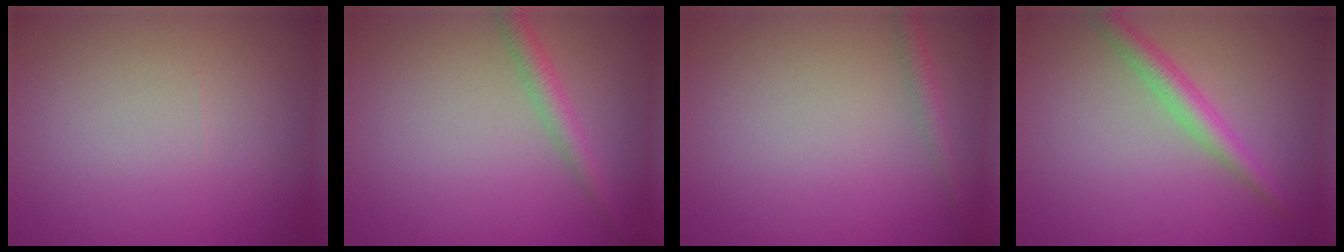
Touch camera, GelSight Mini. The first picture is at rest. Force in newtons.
{"total": 2.2, "press": 2.2, "slide": 0.1}
{"total": 1.4, "press": 1.4, "slide": 0.1}
{"total": 2.8, "press": 2.8, "slide": 0.0}